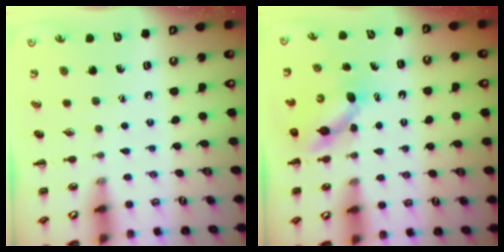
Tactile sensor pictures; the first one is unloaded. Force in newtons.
{"total": 5.4, "press": 5.3, "slide": 1.0}